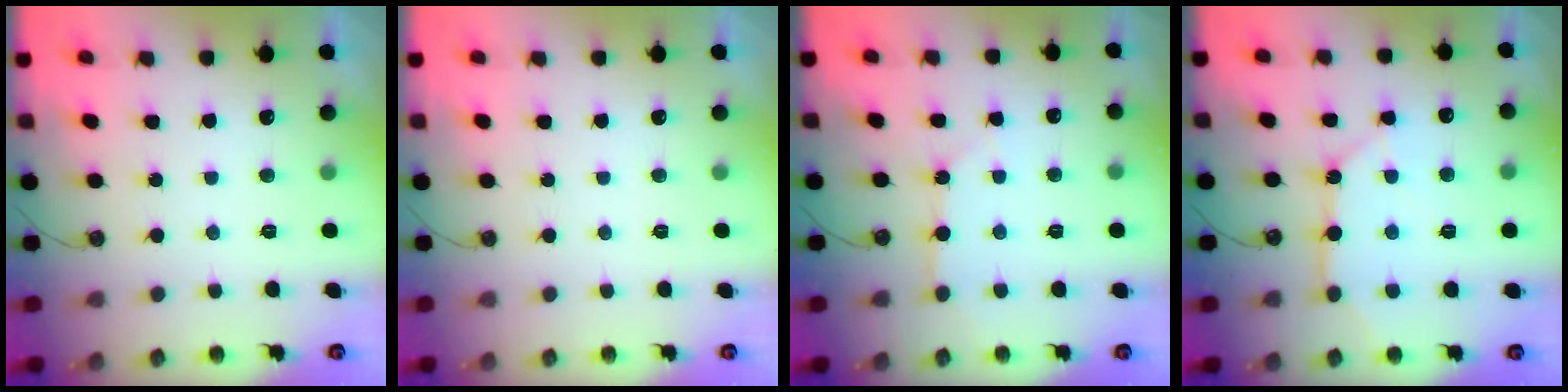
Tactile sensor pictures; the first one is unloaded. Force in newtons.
{"total": 0.0}
{"total": 4.7, "press": 4.7, "slide": 0.5}
{"total": 11.5, "press": 11.4, "slide": 1.4}